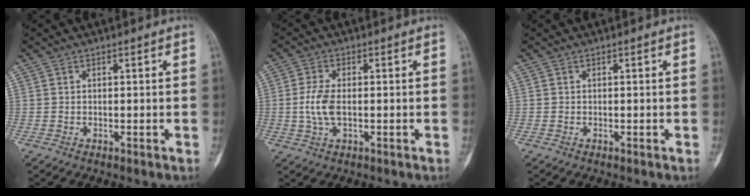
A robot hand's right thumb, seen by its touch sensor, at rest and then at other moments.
{"total": 5.4, "force": [-0.5, 2.6, 4.7], "torque": [-0.110, 0.006, -0.012]}
{"total": 0.0}